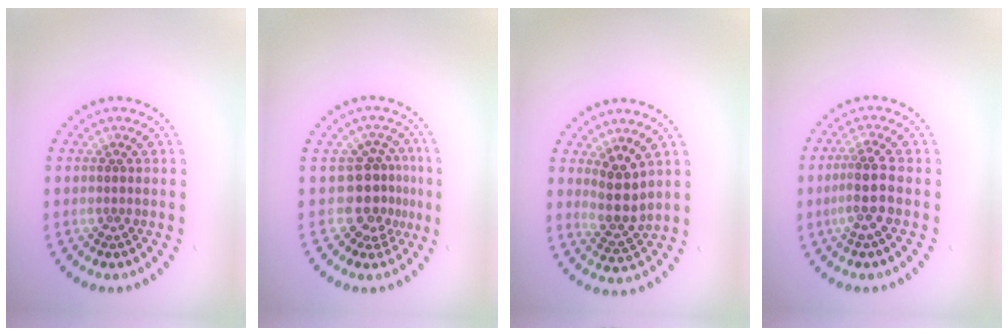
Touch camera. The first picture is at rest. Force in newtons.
{"total": 3.3, "press": 2.5, "slide": 2.2}
{"total": 2.7, "press": 2.2, "slide": 1.6}
{"total": 2.8, "press": 2.3, "slide": 1.6}